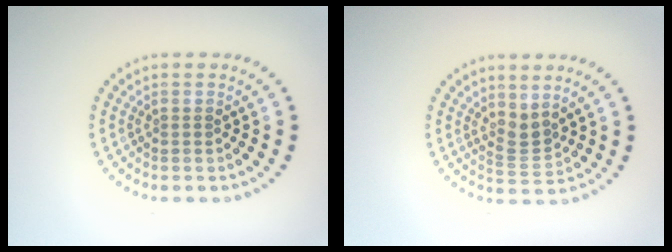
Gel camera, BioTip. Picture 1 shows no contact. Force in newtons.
{"total": 2.0, "press": 1.4, "slide": 1.5}